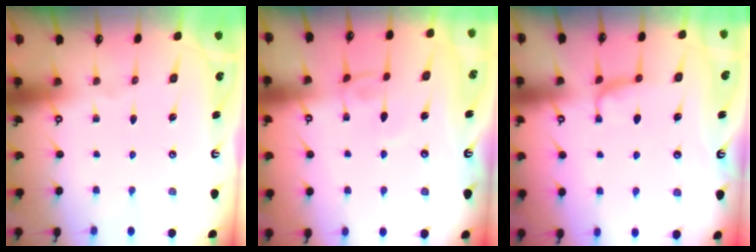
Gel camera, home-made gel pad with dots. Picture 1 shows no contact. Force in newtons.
{"total": 2.7, "press": 2.7, "slide": 0.2}
{"total": 2.6, "press": 2.4, "slide": 0.9}